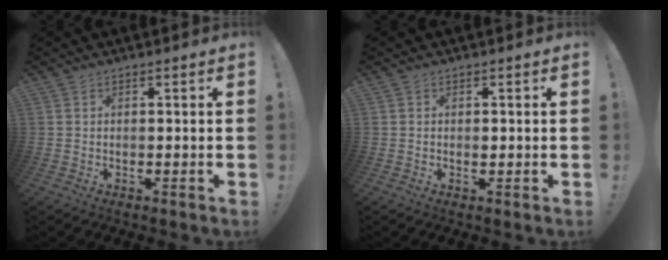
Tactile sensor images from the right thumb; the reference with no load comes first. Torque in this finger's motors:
{"motor_torque": [-0.07, 0.14, -0.26, 0.22, -0.04]}